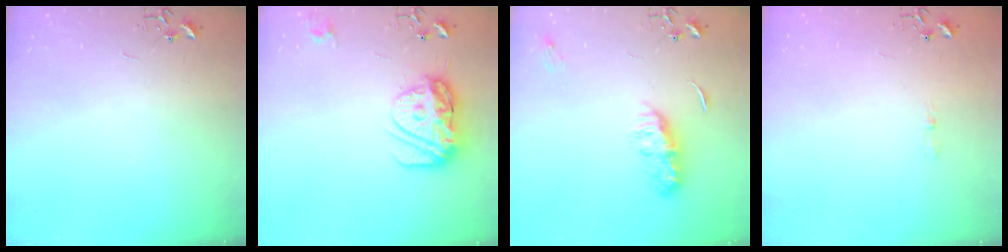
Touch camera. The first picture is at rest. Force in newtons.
{"total": 14.9, "press": 14.8, "slide": 1.2}
{"total": 8.3, "press": 8.3, "slide": 0.4}
{"total": 5.5, "press": 5.4, "slide": 0.6}